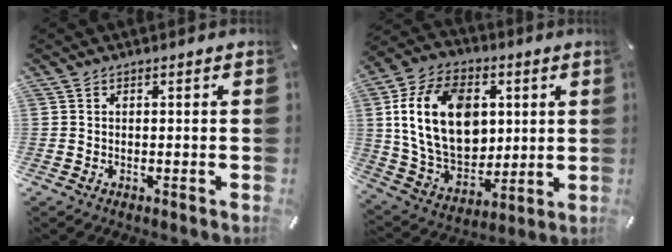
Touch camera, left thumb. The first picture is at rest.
{"total": 20.3, "force": [3.4, 15.0, 13.3], "torque": [-0.263, -0.004, 0.064]}